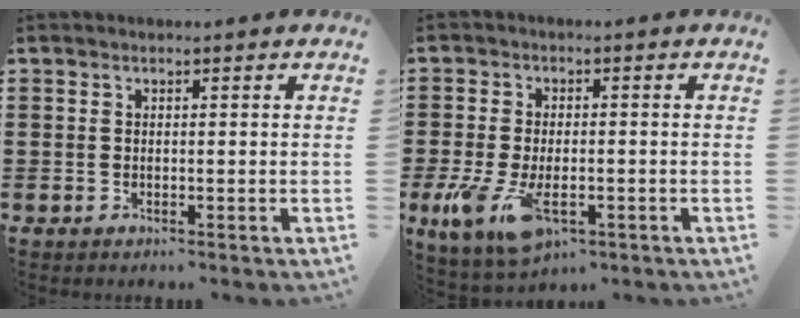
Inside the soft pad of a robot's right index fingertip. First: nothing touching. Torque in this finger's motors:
{"motor_torque": [2.01, -0.08, 1.05, 0.21]}